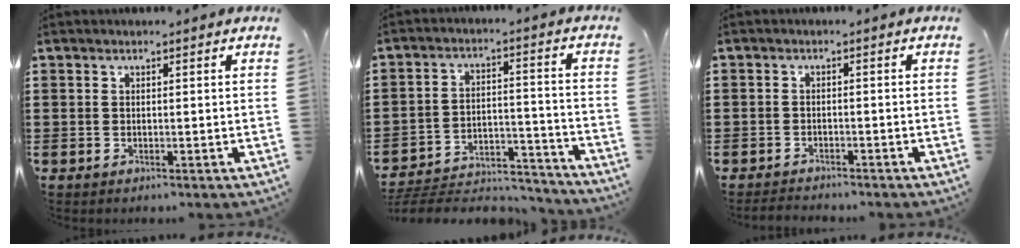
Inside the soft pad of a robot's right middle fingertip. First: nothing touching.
{"total": 5.6, "force": [-5.4, 1.1, 1.1], "torque": [-0.024, 0.007, -0.109]}
{"total": 2.0, "force": [-2.0, 0.4, -0.3], "torque": [0.000, 0.000, -0.045]}